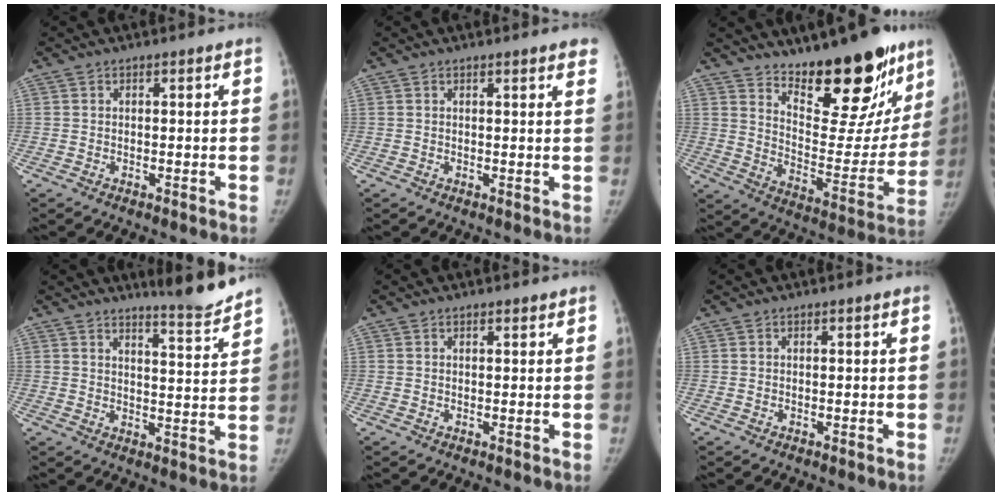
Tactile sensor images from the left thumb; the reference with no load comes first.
{"total": 3.6, "force": [2.9, 0.6, 2.1], "torque": [-0.013, -0.004, 0.024]}
{"total": 22.6, "force": [15.8, 8.3, 13.8], "torque": [-0.136, -0.110, 0.242]}
{"total": 7.3, "force": [6.8, -0.2, 2.4], "torque": [-0.031, -0.065, 0.098]}
{"total": 0.8, "force": [0.7, 0.3, 0.3], "torque": [-0.008, -0.004, 0.011]}
{"total": 0.0}